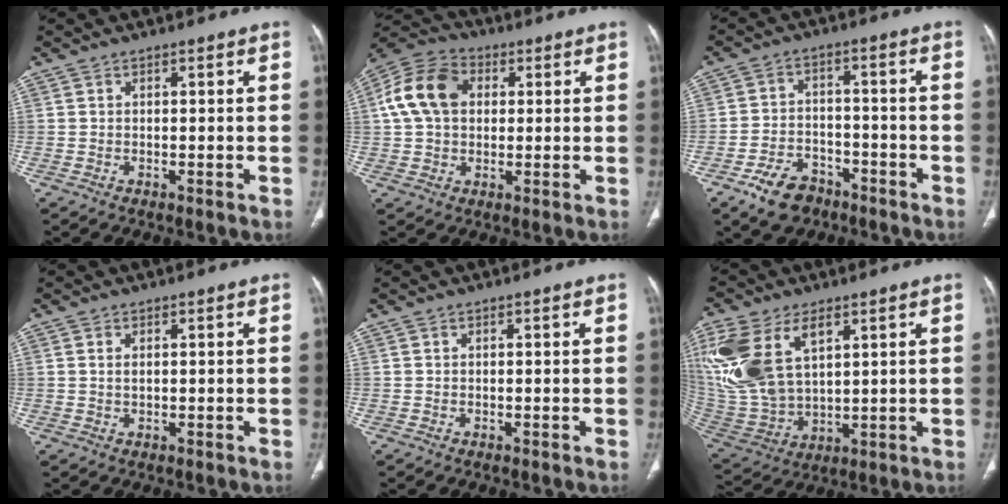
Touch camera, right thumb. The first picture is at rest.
{"total": 12.6, "force": [2.4, 9.2, 8.3], "torque": [-0.148, 0.023, 0.034]}
{"total": 8.5, "force": [-5.5, 5.5, 3.5], "torque": [-0.046, 0.036, -0.091]}
{"total": 1.1, "force": [0.4, 0.5, 0.9], "torque": [-0.022, 0.002, 0.010]}
{"total": 0.0}
{"total": 20.9, "force": [8.3, 12.2, 14.8], "torque": [-0.335, -0.016, 0.173]}